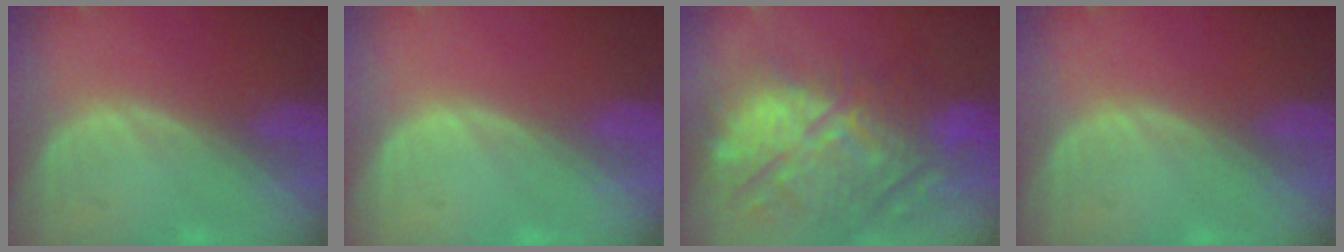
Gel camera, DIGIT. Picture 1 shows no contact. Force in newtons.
{"total": 0.0}
{"total": 13.8, "press": 12.6, "slide": 5.6}
{"total": 0.0}